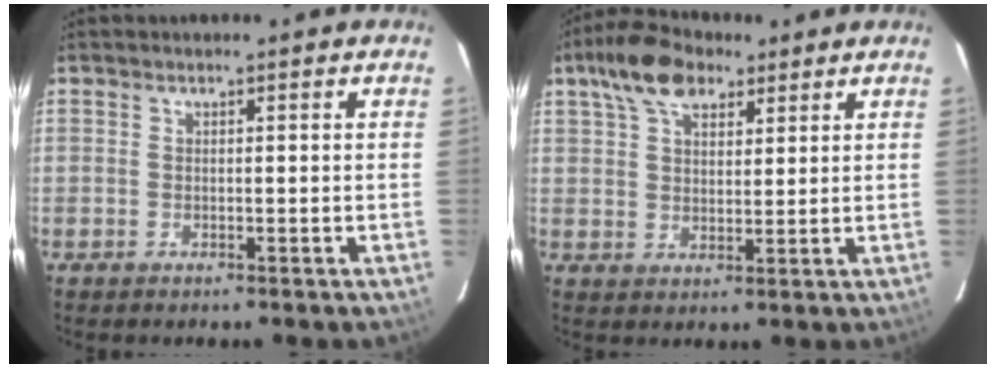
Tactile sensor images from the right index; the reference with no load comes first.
{"total": 10.0, "force": [5.9, 5.2, 6.1], "torque": [-0.115, 0.035, 0.099]}